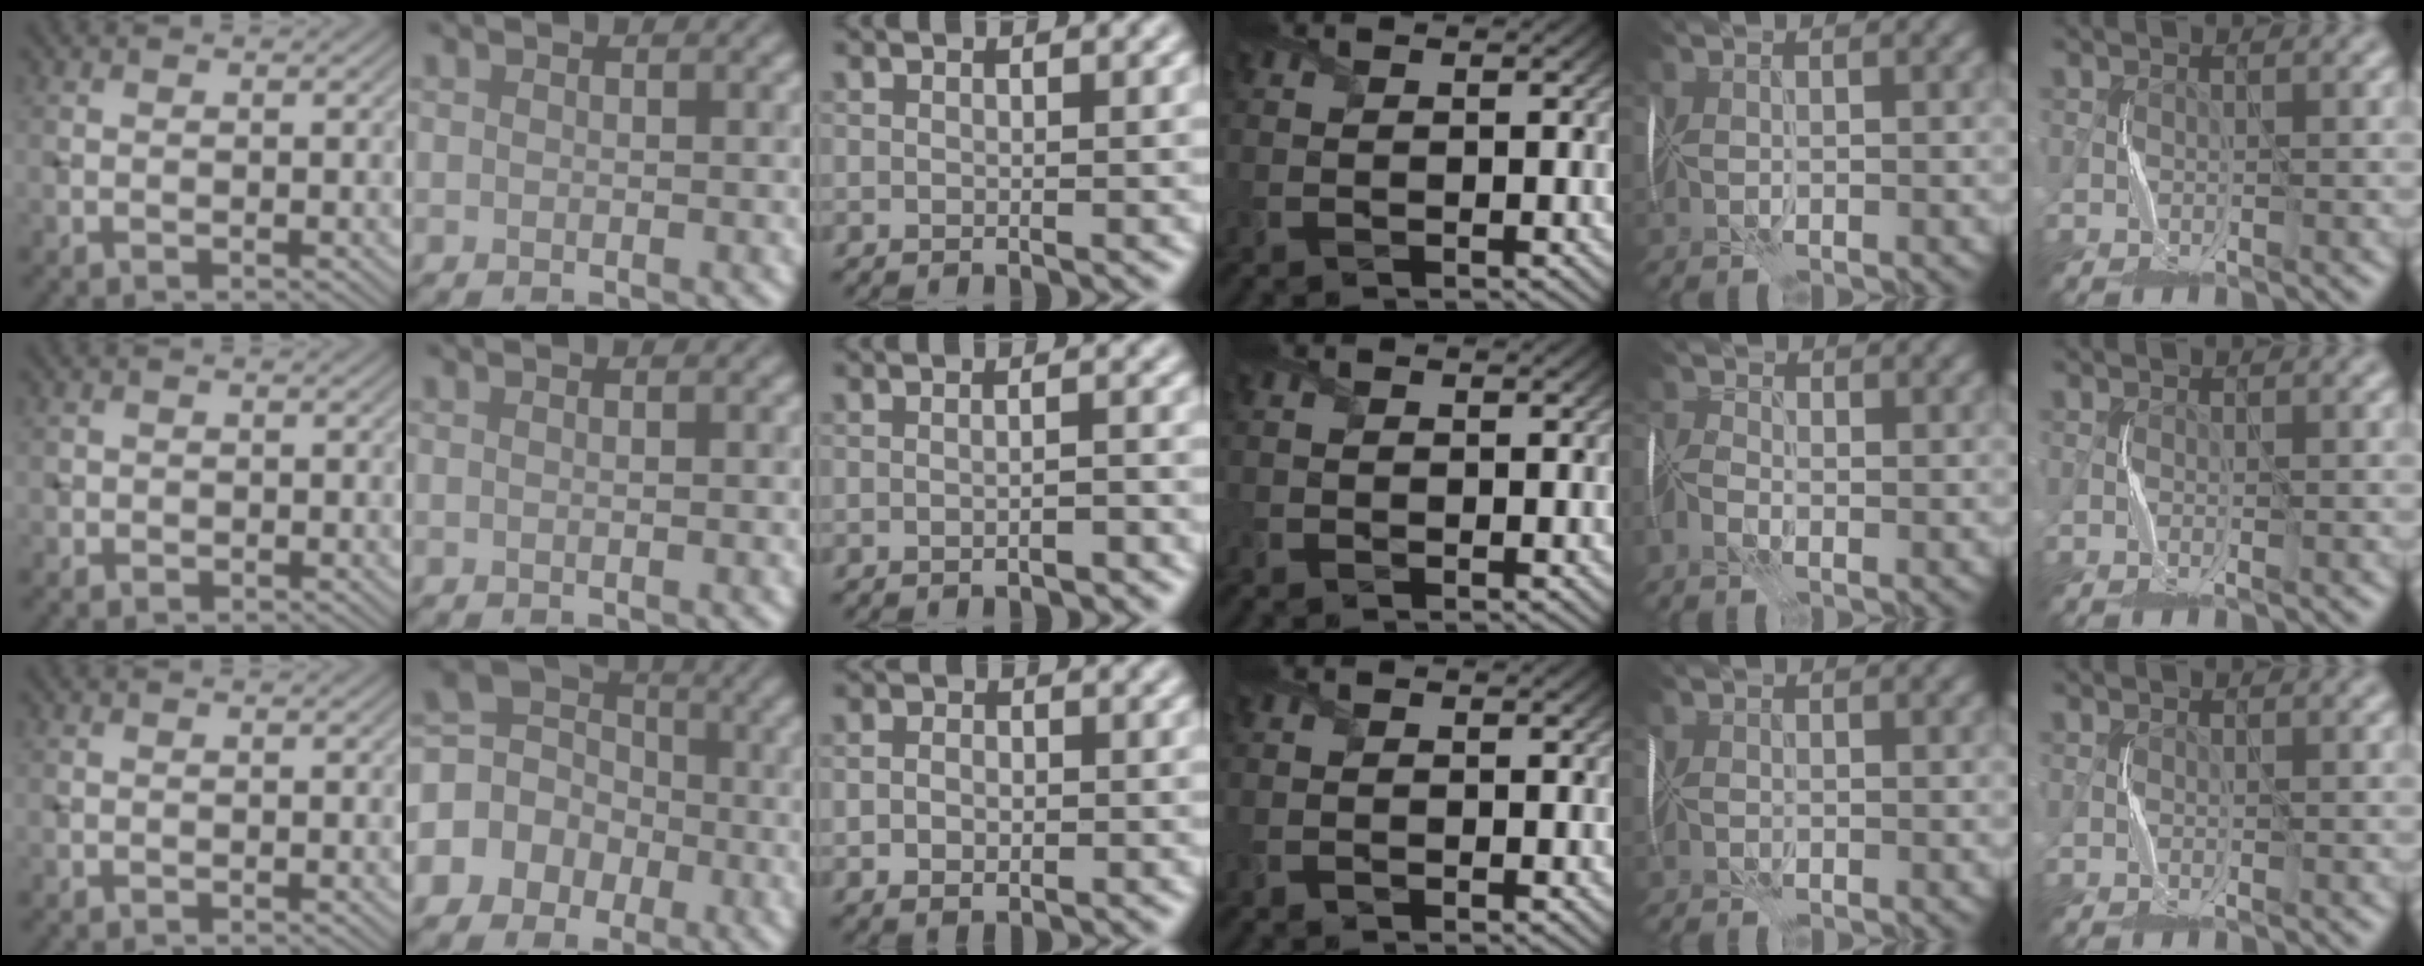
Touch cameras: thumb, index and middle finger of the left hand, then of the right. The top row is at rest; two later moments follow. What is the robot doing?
{"motion": "fold", "object": "memory foam"}